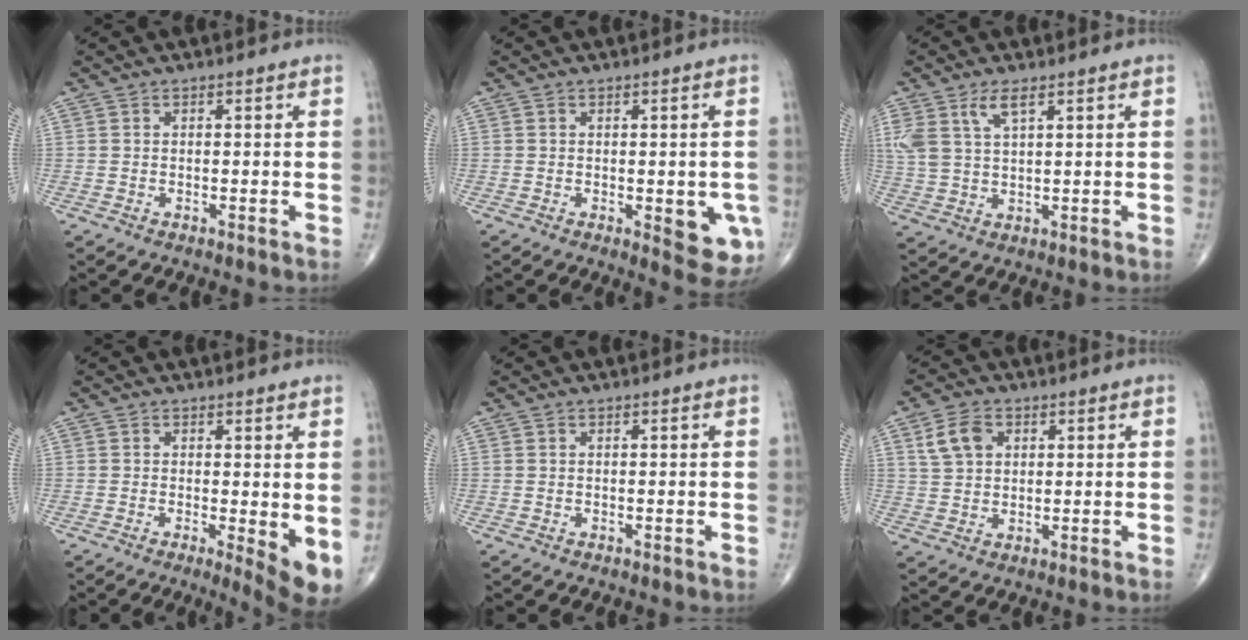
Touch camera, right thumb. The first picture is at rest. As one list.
[{"total": 7.7, "force": [-1.9, 3.1, 6.7], "torque": [-0.056, -0.011, -0.016]}, {"total": 6.8, "force": [3.5, 2.7, 5.1], "torque": [-0.123, -0.005, 0.077]}, {"total": 5.9, "force": [-0.1, 1.7, 5.7], "torque": [-0.076, -0.015, -0.001]}, {"total": 0.0}, {"total": 6.3, "force": [2.4, 4.5, 3.7], "torque": [-0.057, -0.001, 0.046]}]